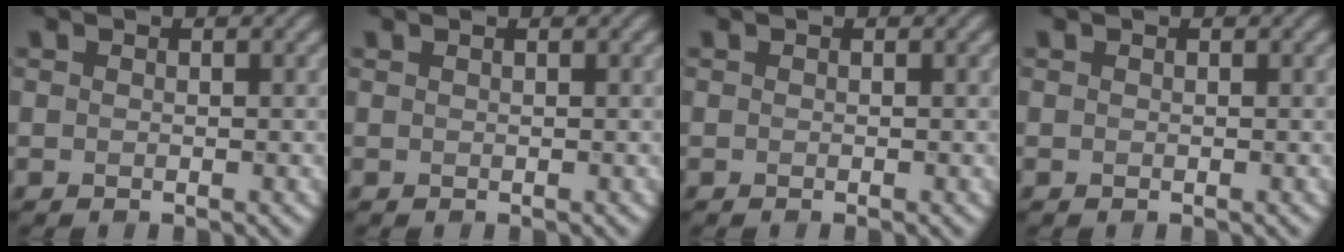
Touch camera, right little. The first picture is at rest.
{"total": 0.7, "force": [0.5, 0.2, 0.4], "torque": [-0.005, 0.003, 0.003]}
{"total": 0.0}
{"total": 0.0}